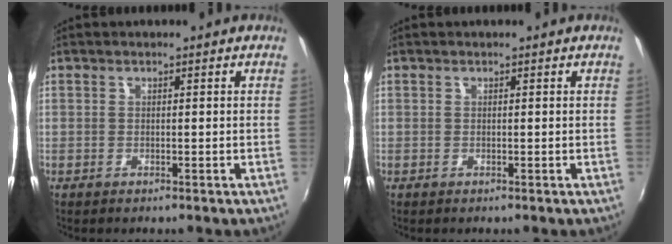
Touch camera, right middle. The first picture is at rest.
{"total": 0.0}